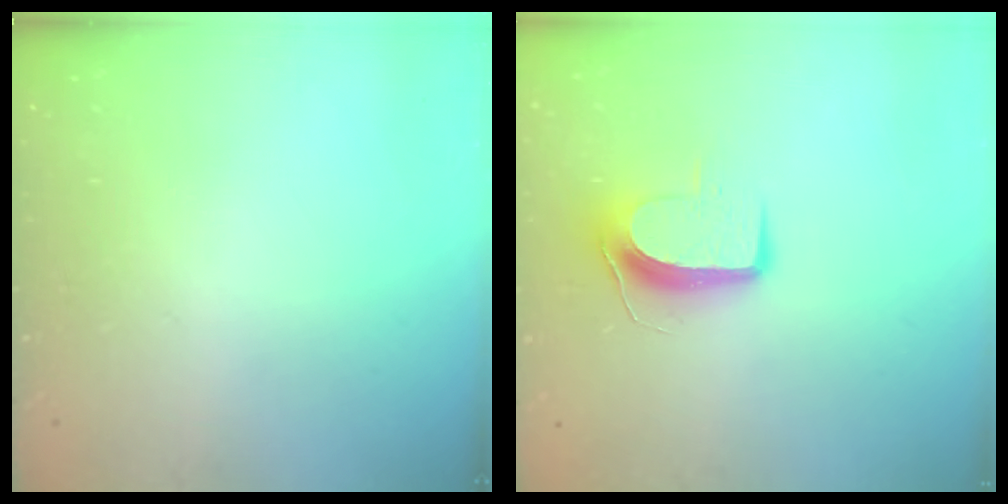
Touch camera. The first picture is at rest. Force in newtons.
{"total": 8.8, "press": 8.7, "slide": 0.6}